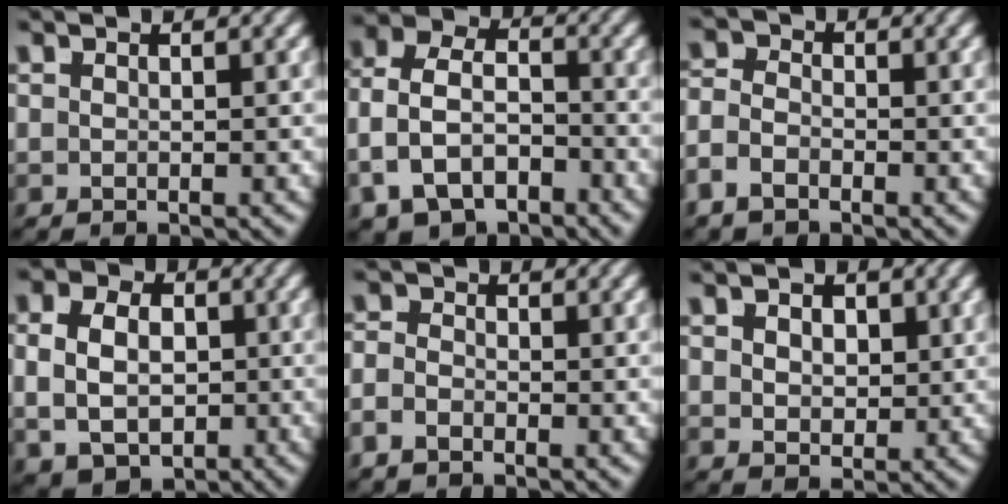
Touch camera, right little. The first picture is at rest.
{"total": 8.4, "force": [-2.4, 6.9, 4.2], "torque": [-0.098, -0.028, -0.043]}
{"total": 2.6, "force": [-1.6, 1.8, 1.1], "torque": [-0.022, -0.018, -0.025]}
{"total": 6.2, "force": [-0.9, 4.9, 3.8], "torque": [-0.060, -0.024, -0.003]}
{"total": 1.8, "force": [-1.4, 1.1, 0.6], "torque": [-0.009, -0.014, -0.023]}
{"total": 2.2, "force": [0.7, 1.5, 1.5], "torque": [-0.016, -0.015, 0.027]}